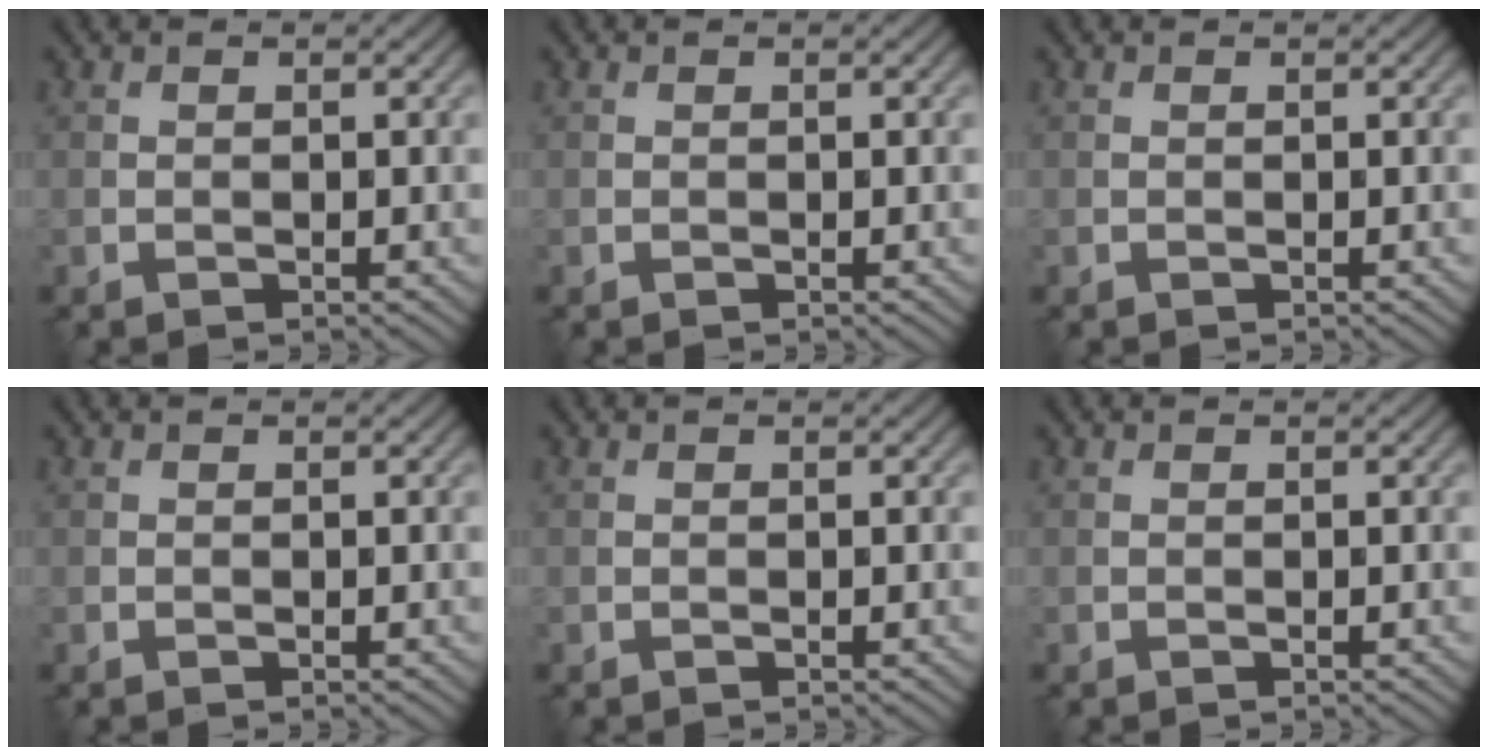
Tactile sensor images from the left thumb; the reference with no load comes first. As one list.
[{"total": 0.0}, {"total": 0.0}, {"total": 0.0}, {"total": 0.0}, {"total": 0.0}]